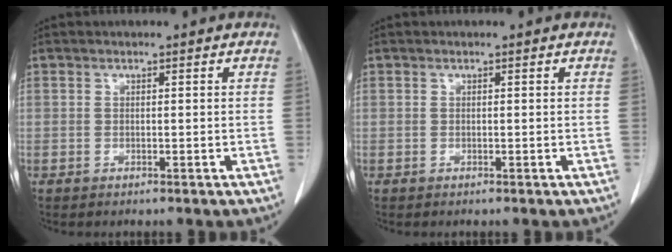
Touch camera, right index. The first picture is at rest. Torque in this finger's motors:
{"motor_torque": [-0.01, 0.00, 0.01, 0.00]}